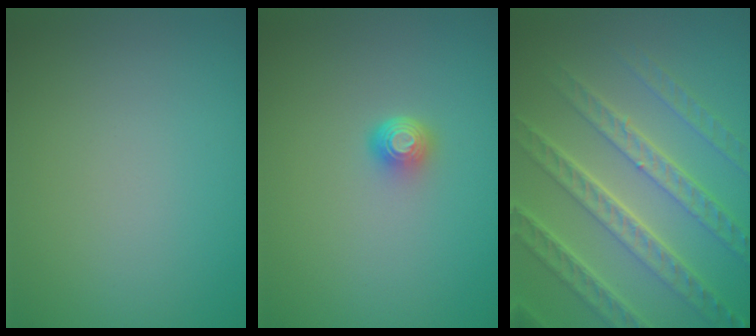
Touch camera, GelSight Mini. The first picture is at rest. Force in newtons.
{"total": 1.7, "press": 1.2, "slide": 1.2}
{"total": 7.9, "press": 5.4, "slide": 5.8}